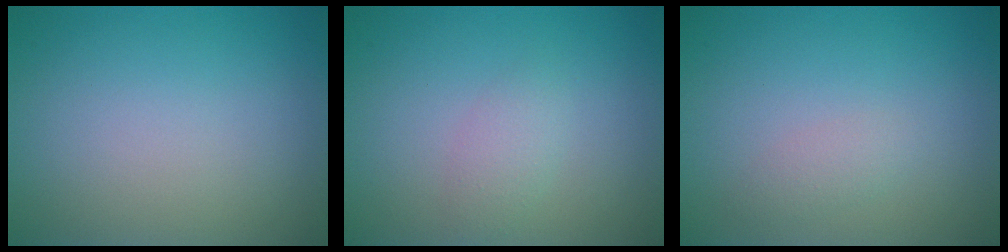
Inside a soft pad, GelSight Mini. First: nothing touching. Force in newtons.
{"total": 1.6, "press": 1.6, "slide": 0.0}
{"total": 1.1, "press": 1.1, "slide": 0.0}